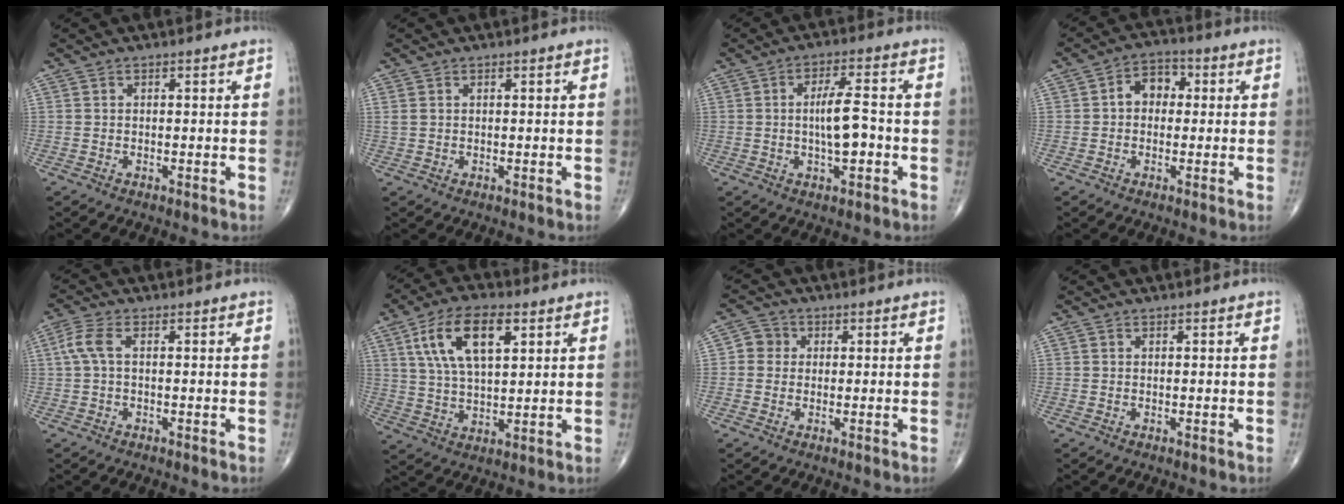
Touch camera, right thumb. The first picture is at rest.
{"total": 1.3, "force": [0.5, 0.8, 0.9], "torque": [-0.027, 0.009, 0.017]}
{"total": 7.4, "force": [-0.8, 2.5, 7.0], "torque": [-0.117, 0.014, -0.014]}
{"total": 5.8, "force": [0.5, 4.4, 3.8], "torque": [-0.037, 0.019, -0.003]}
{"total": 4.0, "force": [0.4, 1.7, 3.6], "torque": [-0.101, 0.012, 0.004]}
{"total": 13.6, "force": [5.2, 6.2, 10.9], "torque": [-0.194, -0.005, 0.097]}
{"total": 3.5, "force": [0.2, 3.4, 1.0], "torque": [0.006, 0.007, -0.005]}
{"total": 0.0}